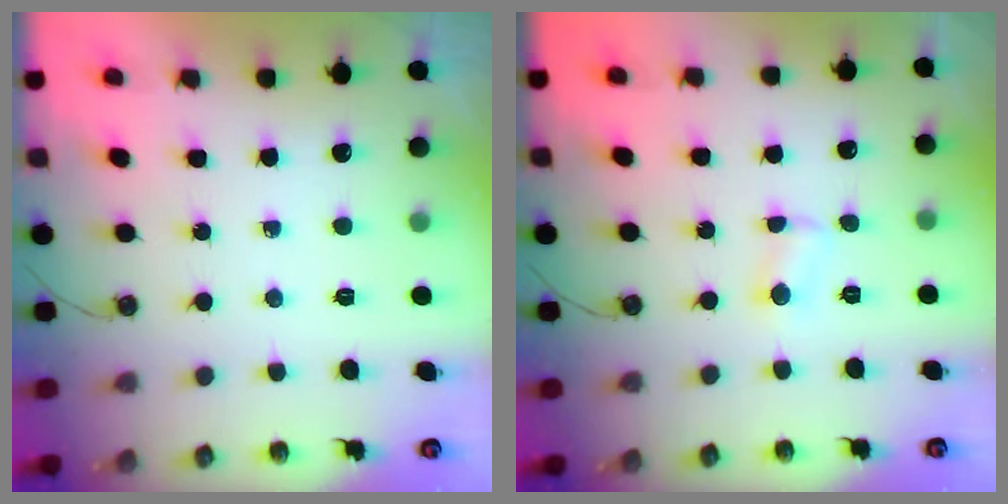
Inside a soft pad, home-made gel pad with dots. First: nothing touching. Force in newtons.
{"total": 2.5, "press": 2.4, "slide": 0.8}